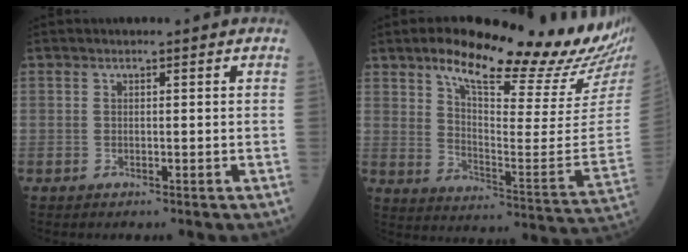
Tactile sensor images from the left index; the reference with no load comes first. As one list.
[{"total": 24.0, "force": [18.8, 3.1, 14.5], "torque": [-0.210, -0.048, 0.248]}]